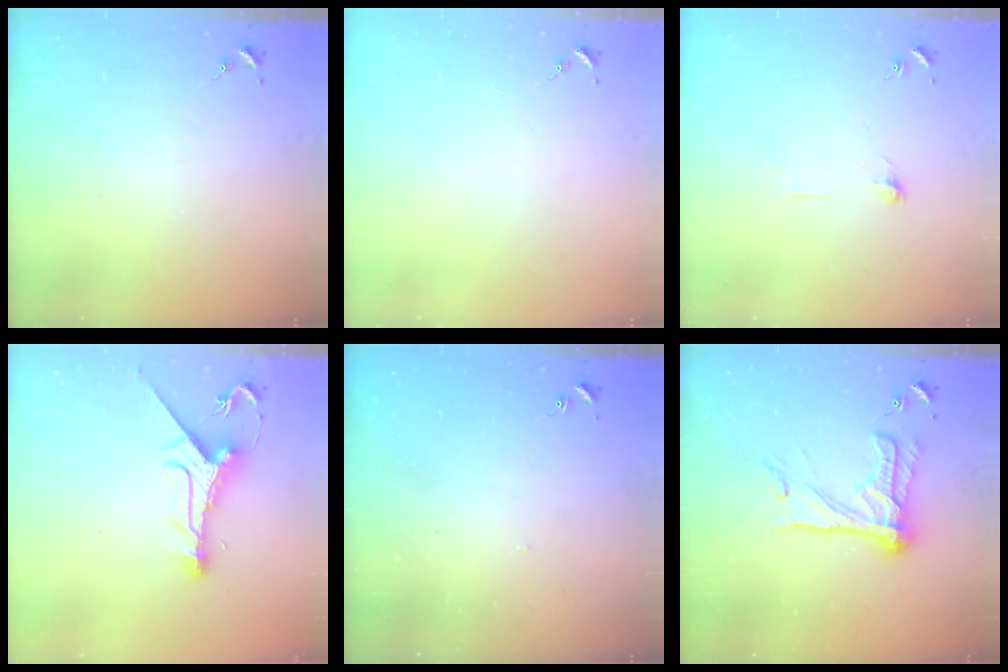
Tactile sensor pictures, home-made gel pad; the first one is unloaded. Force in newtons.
{"total": 0.0}
{"total": 3.8, "press": 3.8, "slide": 0.3}
{"total": 10.4, "press": 10.4, "slide": 0.8}
{"total": 1.2, "press": 1.1, "slide": 0.1}
{"total": 17.8, "press": 17.7, "slide": 1.8}